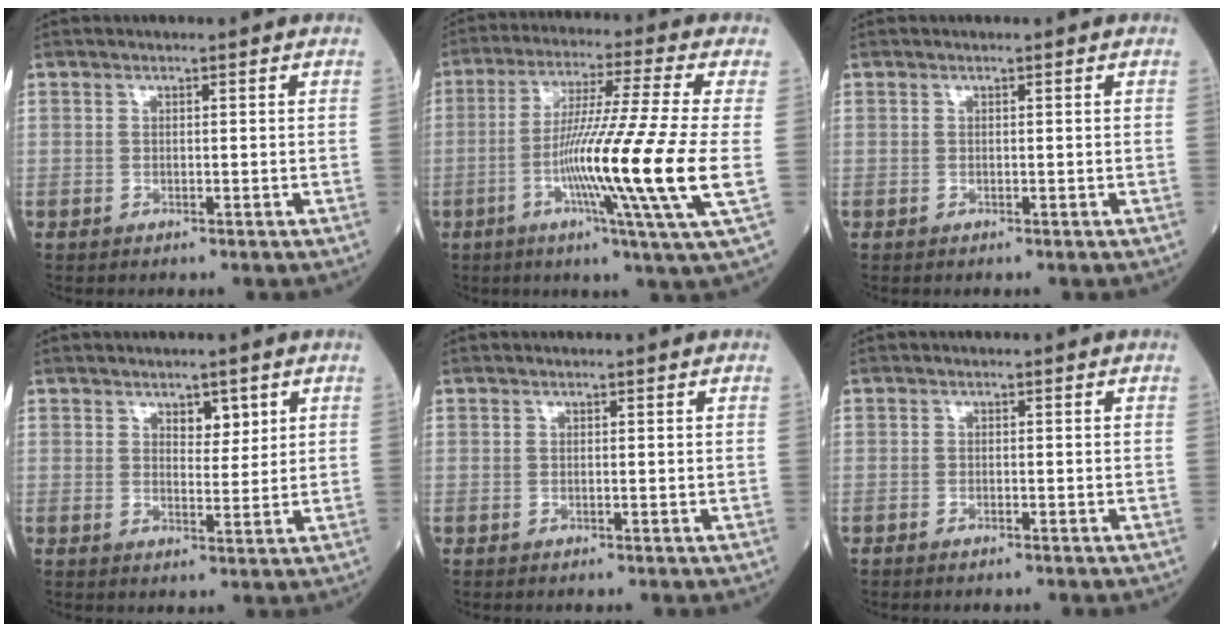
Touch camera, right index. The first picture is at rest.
{"total": 16.4, "force": [-3.1, -2.7, 15.8], "torque": [-0.288, -0.025, -0.066]}
{"total": 0.0}
{"total": 3.2, "force": [1.8, 1.6, 2.1], "torque": [-0.027, -0.001, 0.029]}
{"total": 0.0}
{"total": 0.6, "force": [-0.5, 0.1, 0.4], "torque": [-0.012, -0.001, -0.008]}